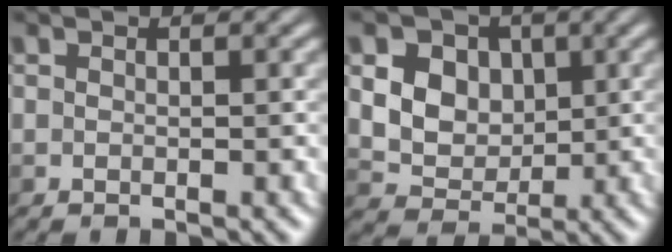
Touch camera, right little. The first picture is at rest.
{"total": 5.7, "force": [0.6, 4.7, 3.2], "torque": [-0.075, 0.004, 0.002]}